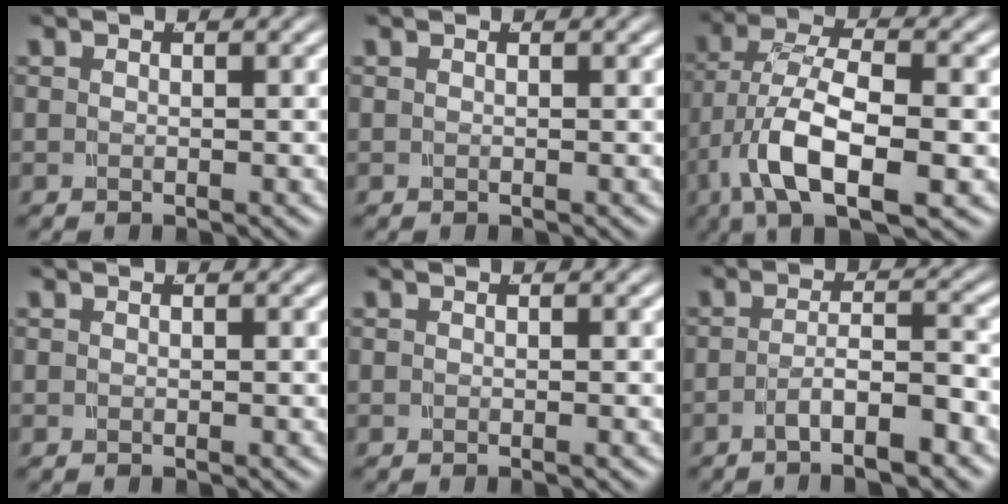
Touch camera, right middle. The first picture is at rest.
{"total": 0.0}
{"total": 6.6, "force": [-1.6, 2.9, 5.7], "torque": [-0.130, -0.028, -0.015]}
{"total": 0.0}
{"total": 0.0}
{"total": 4.7, "force": [-3.8, 0.6, 2.7], "torque": [-0.037, -0.003, -0.065]}